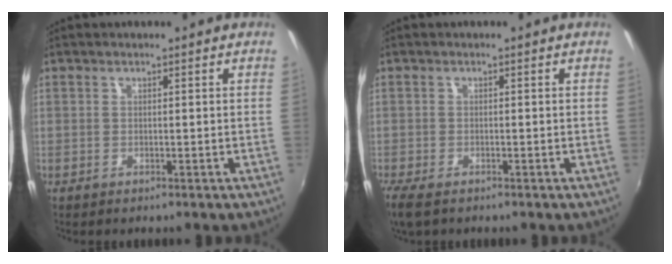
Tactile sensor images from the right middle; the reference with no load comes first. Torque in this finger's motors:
{"motor_torque": [1.17, -0.97, 0.06, 0.08]}